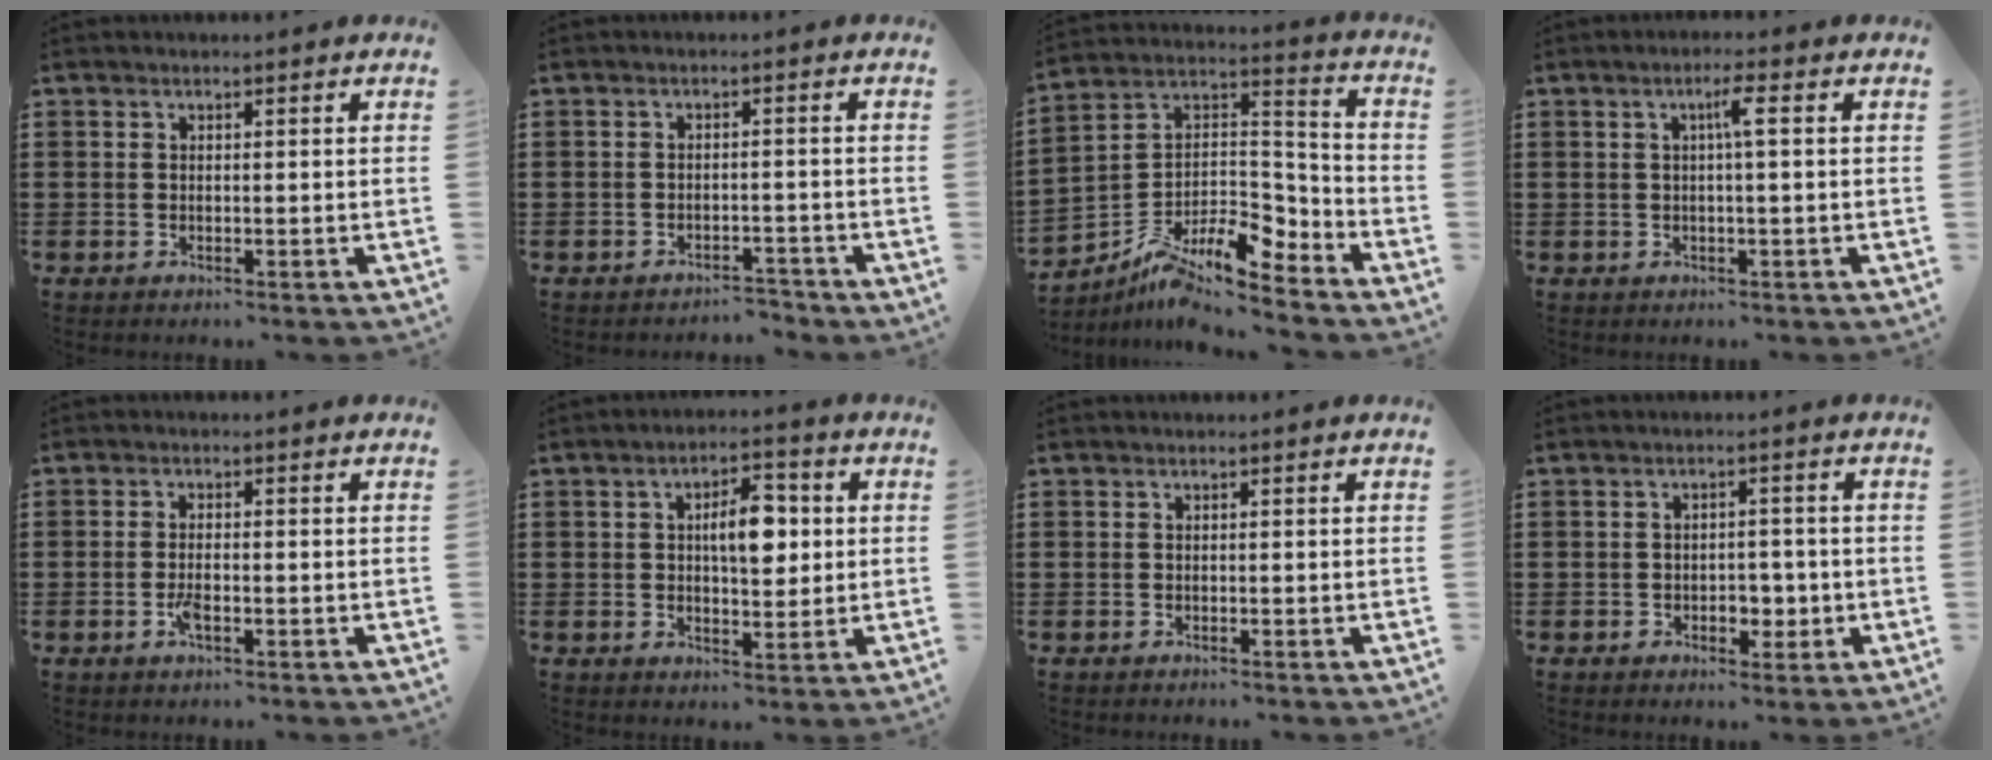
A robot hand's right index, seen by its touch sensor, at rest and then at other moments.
{"total": 2.2, "force": [-2.2, 0.0, 0.2], "torque": [-0.009, 0.001, -0.047]}
{"total": 8.6, "force": [-6.8, 3.1, 4.3], "torque": [-0.101, -0.015, -0.139]}
{"total": 2.9, "force": [0.3, -0.3, 2.9], "torque": [-0.054, -0.002, 0.000]}
{"total": 2.7, "force": [-1.1, 0.7, 2.3], "torque": [-0.050, -0.004, -0.022]}
{"total": 6.6, "force": [0.9, 3.0, 5.8], "torque": [-0.084, 0.000, 0.005]}
{"total": 0.0}
{"total": 3.3, "force": [-1.0, 2.5, 1.9], "torque": [-0.033, 0.002, -0.022]}